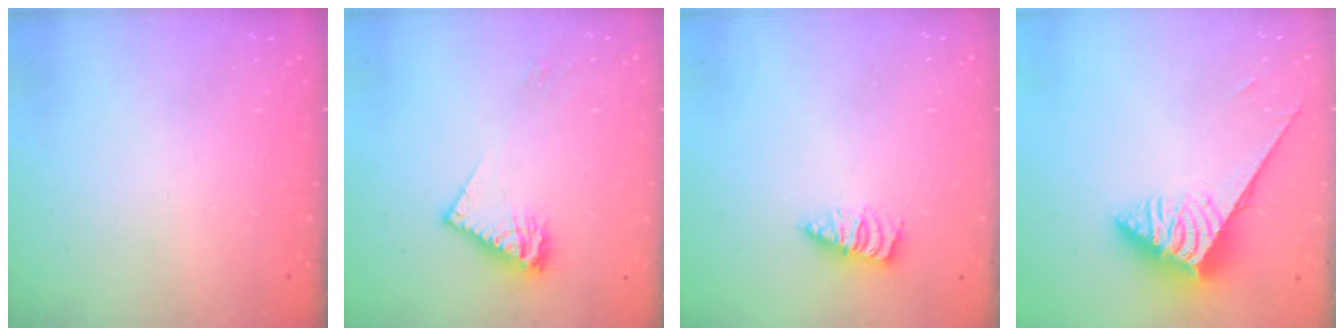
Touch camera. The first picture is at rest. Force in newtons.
{"total": 8.2, "press": 8.2, "slide": 0.2}
{"total": 2.5, "press": 2.5, "slide": 0.3}
{"total": 4.4, "press": 4.4, "slide": 0.5}